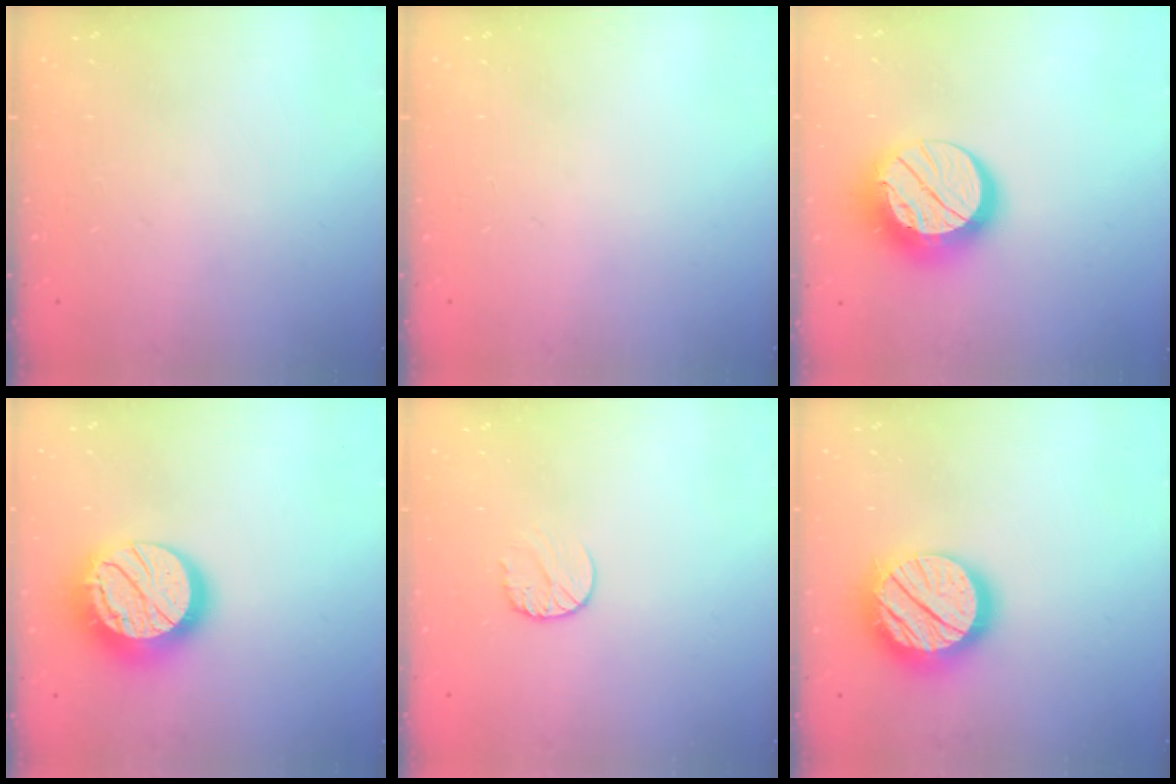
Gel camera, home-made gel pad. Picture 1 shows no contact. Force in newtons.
{"total": 0.0}
{"total": 15.0, "press": 15.0, "slide": 1.0}
{"total": 19.3, "press": 19.2, "slide": 1.1}
{"total": 5.0, "press": 5.0, "slide": 0.5}
{"total": 19.1, "press": 19.0, "slide": 1.6}